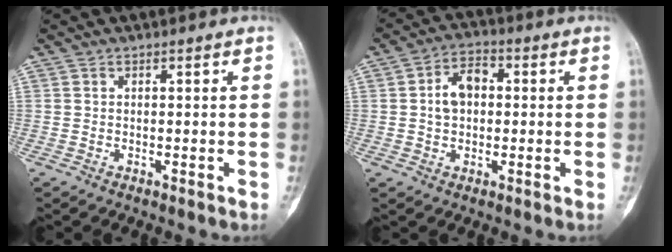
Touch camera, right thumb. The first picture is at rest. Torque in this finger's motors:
{"motor_torque": [0.48, 0.61, 0.33, -0.28, 0.00]}